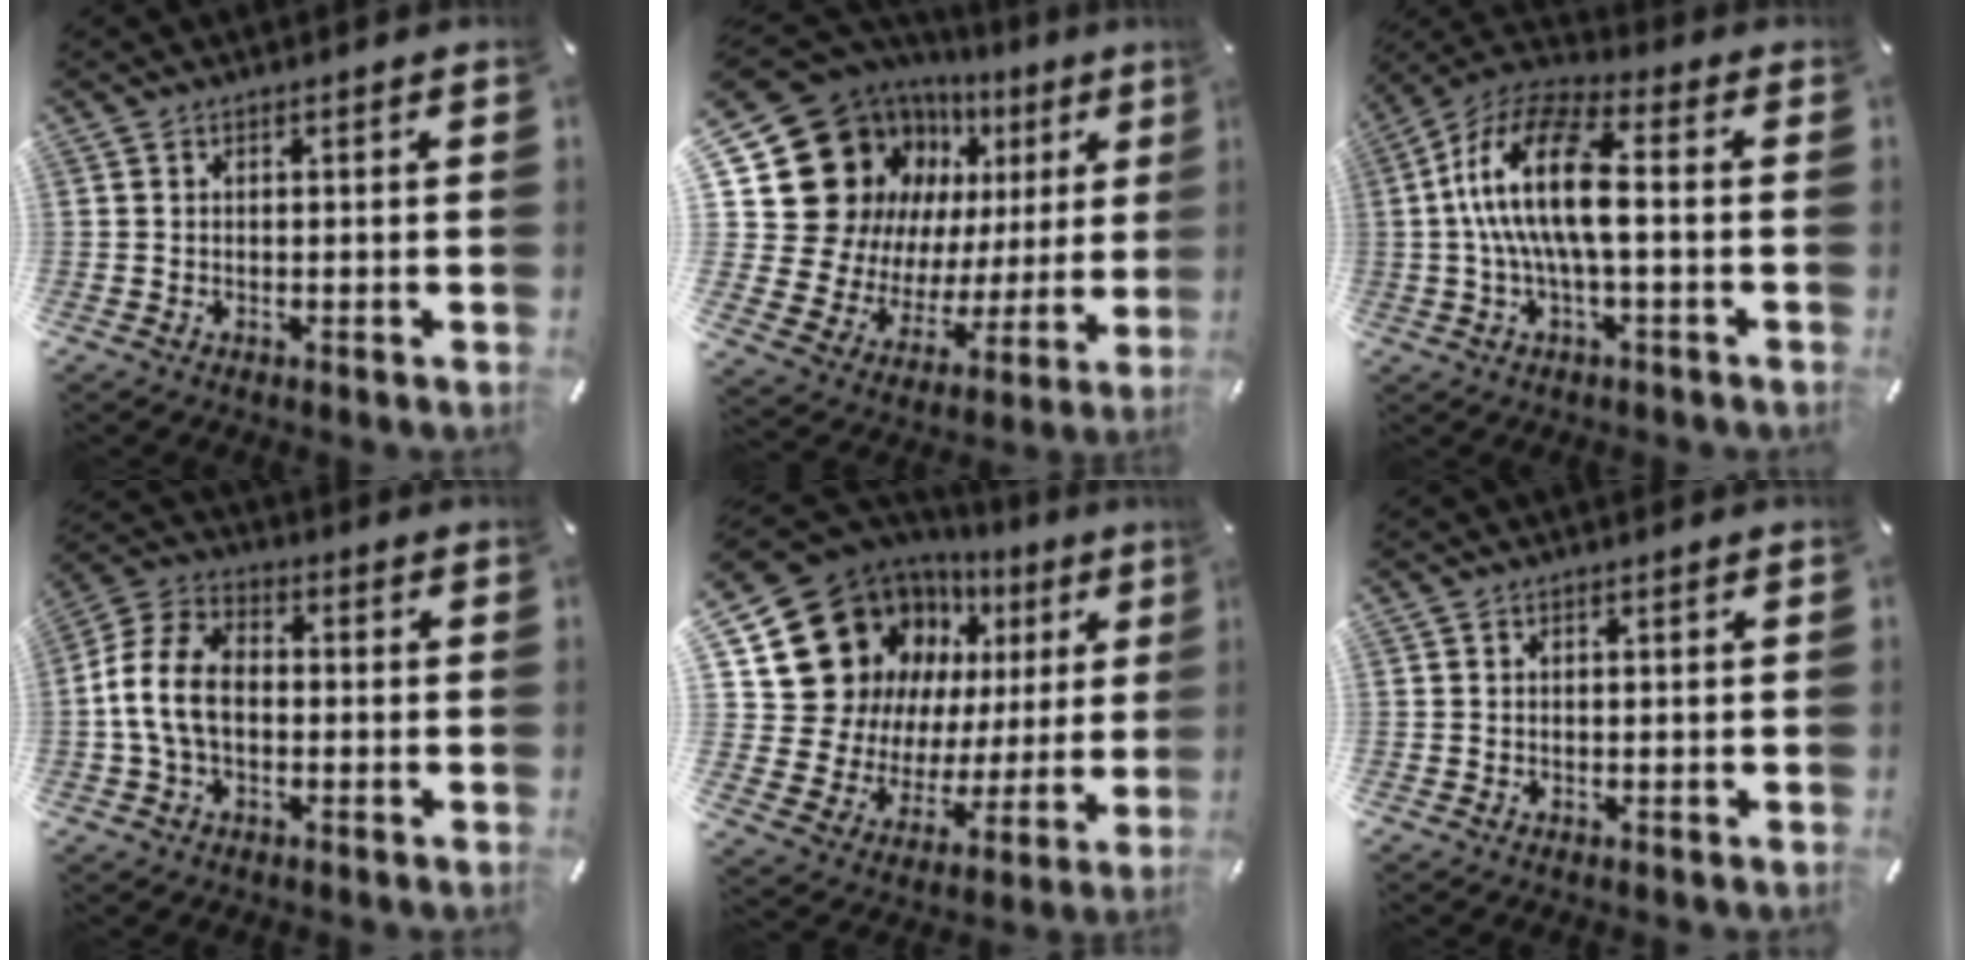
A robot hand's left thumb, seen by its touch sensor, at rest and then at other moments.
{"total": 22.5, "force": [9.8, 17.3, 10.5], "torque": [-0.188, -0.080, 0.210]}
{"total": 15.7, "force": [0.0, 5.7, 14.6], "torque": [-0.306, -0.002, -0.008]}
{"total": 10.9, "force": [-1.5, 7.4, 7.8], "torque": [-0.170, 0.015, -0.027]}
{"total": 20.8, "force": [9.3, 16.4, 8.9], "torque": [-0.120, -0.067, 0.196]}
{"total": 0.0}